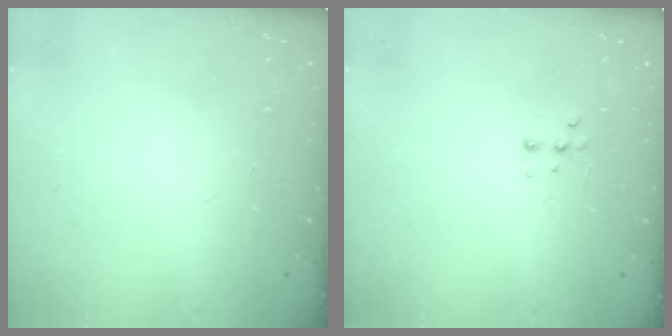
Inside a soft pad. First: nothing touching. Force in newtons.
{"total": 3.4, "press": 3.3, "slide": 0.8}